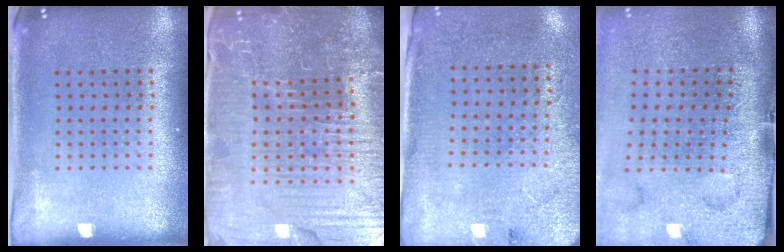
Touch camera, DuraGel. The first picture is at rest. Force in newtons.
{"total": 6.8, "press": 6.1, "slide": 3.0}
{"total": 2.7, "press": 2.3, "slide": 1.5}
{"total": 4.5, "press": 3.5, "slide": 2.9}